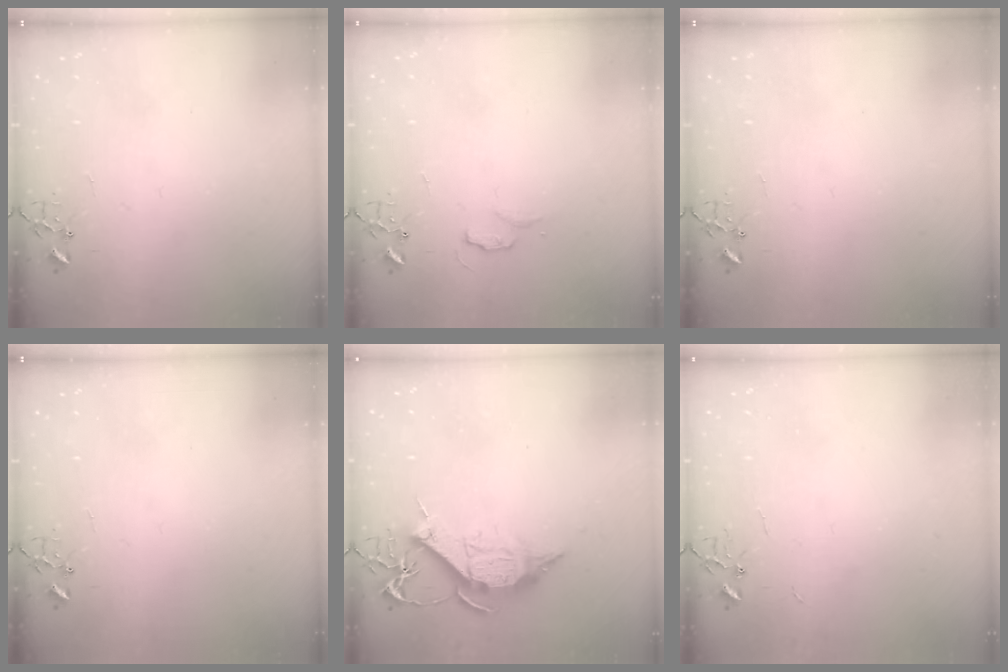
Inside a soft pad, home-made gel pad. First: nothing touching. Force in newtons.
{"total": 4.9, "press": 4.9, "slide": 0.6}
{"total": 0.0}
{"total": 0.0}
{"total": 11.9, "press": 11.9, "slide": 0.7}
{"total": 2.2, "press": 2.2, "slide": 0.3}